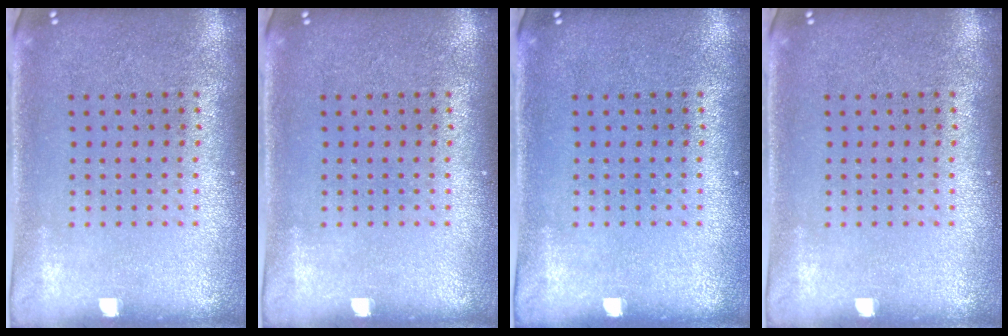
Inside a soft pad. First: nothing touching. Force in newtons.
{"total": 0.0}
{"total": 0.0}
{"total": 0.0}